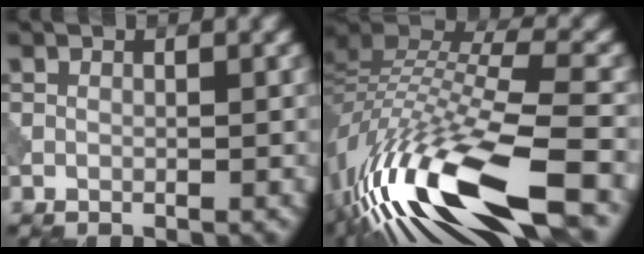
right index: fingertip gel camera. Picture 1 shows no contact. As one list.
[{"total": 14.6, "force": [-7.6, 4.2, 11.7], "torque": [-0.248, 0.010, -0.136]}]